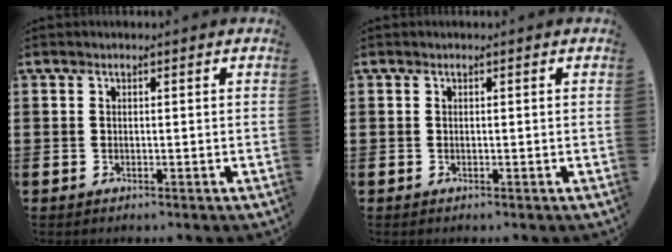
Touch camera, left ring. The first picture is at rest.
{"total": 0.0}